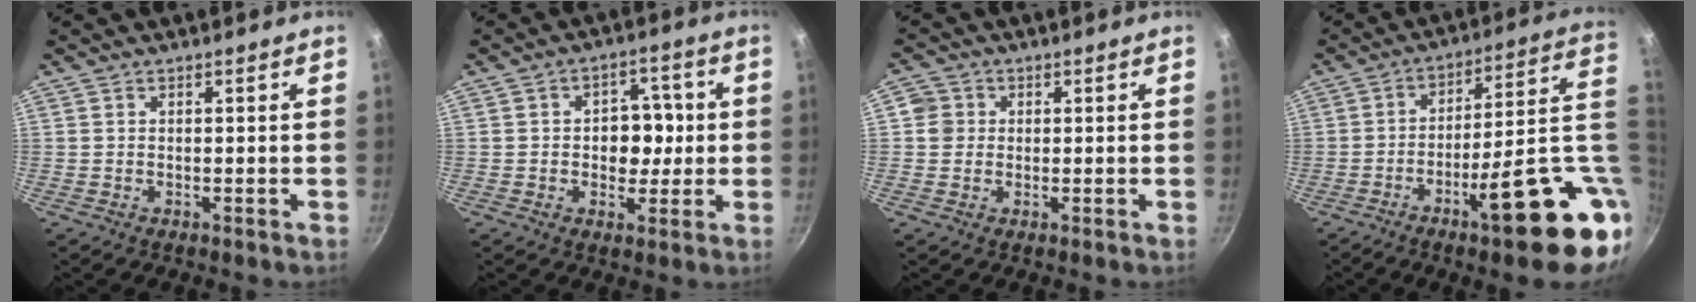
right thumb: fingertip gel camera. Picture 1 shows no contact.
{"total": 7.9, "force": [0.2, 6.0, 5.1], "torque": [-0.024, 0.008, -0.003]}
{"total": 3.5, "force": [0.4, 3.4, 0.9], "torque": [0.009, 0.007, -0.002]}
{"total": 21.8, "force": [-4.6, 5.3, 20.6], "torque": [-0.257, 0.014, -0.064]}